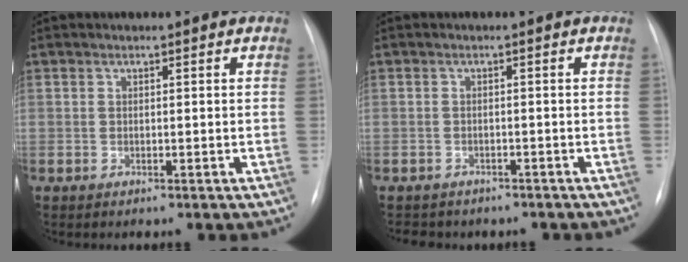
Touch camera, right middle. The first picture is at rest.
{"total": 6.0, "force": [-5.0, 2.9, 1.6], "torque": [-0.030, 0.004, -0.055]}